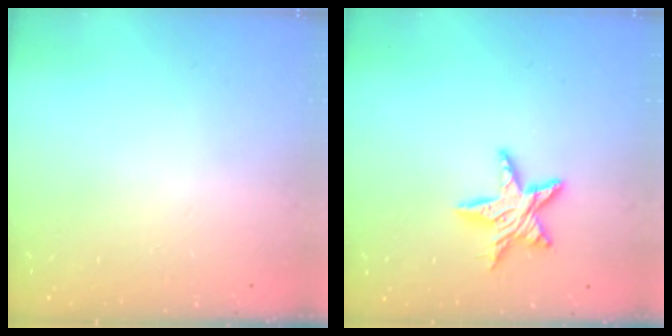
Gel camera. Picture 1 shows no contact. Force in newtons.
{"total": 10.5, "press": 10.5, "slide": 0.5}